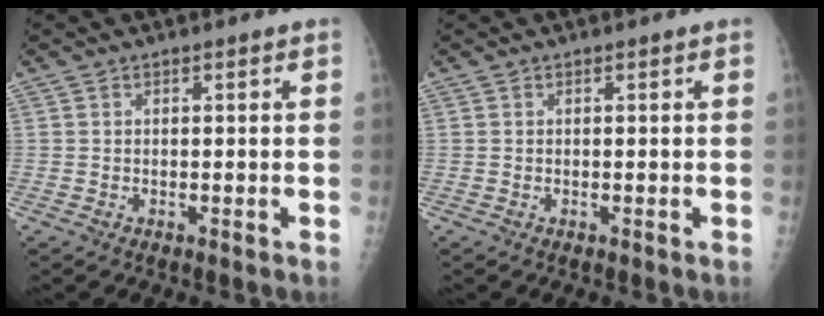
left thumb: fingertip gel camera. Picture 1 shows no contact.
{"total": 0.0}